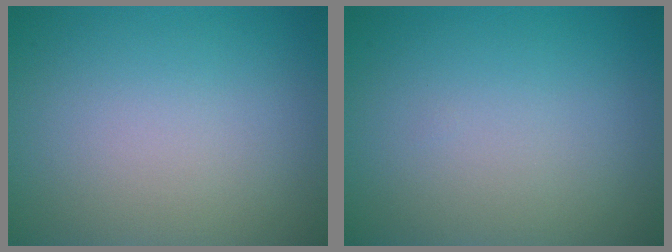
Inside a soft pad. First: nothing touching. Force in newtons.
{"total": 0.0}